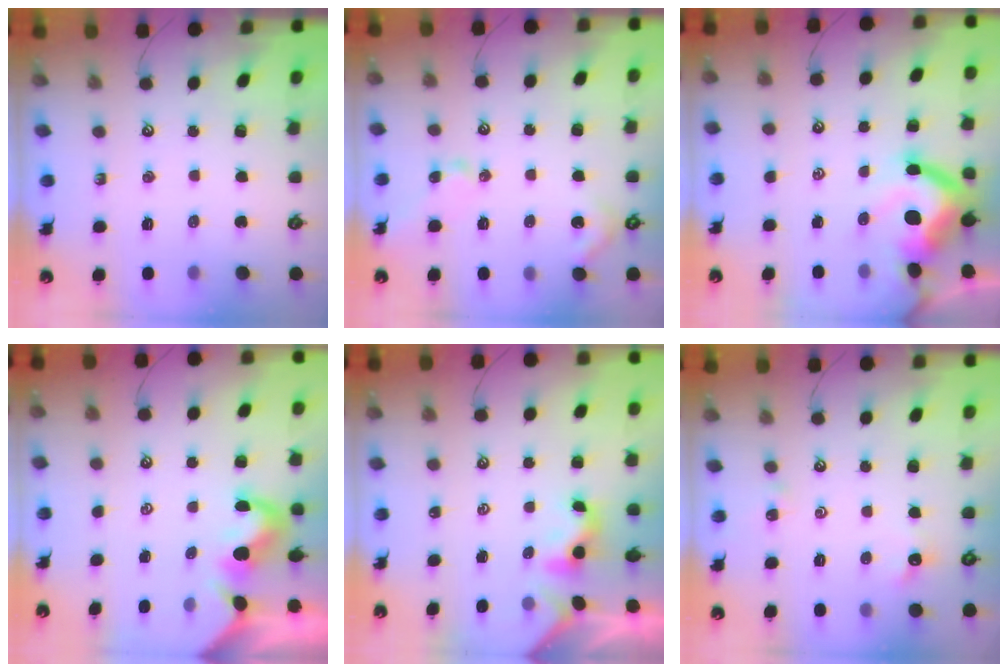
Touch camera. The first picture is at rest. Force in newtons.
{"total": 4.7, "press": 4.7, "slide": 0.6}
{"total": 13.2, "press": 13.0, "slide": 2.1}
{"total": 0.0}
{"total": 0.6, "press": 0.4, "slide": 0.3}
{"total": 2.5, "press": 2.5, "slide": 0.6}